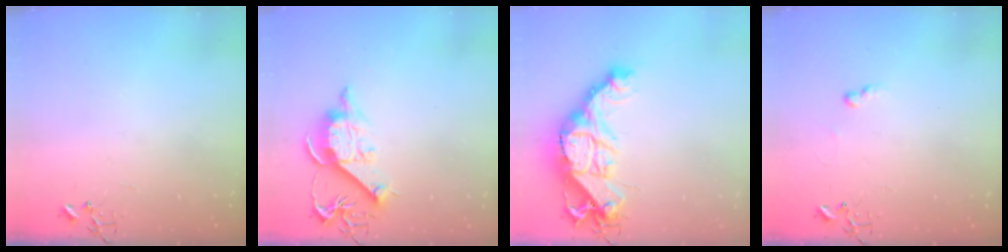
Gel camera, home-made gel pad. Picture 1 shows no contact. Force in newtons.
{"total": 11.5, "press": 11.4, "slide": 1.3}
{"total": 19.8, "press": 19.7, "slide": 1.9}
{"total": 5.4, "press": 5.4, "slide": 0.6}